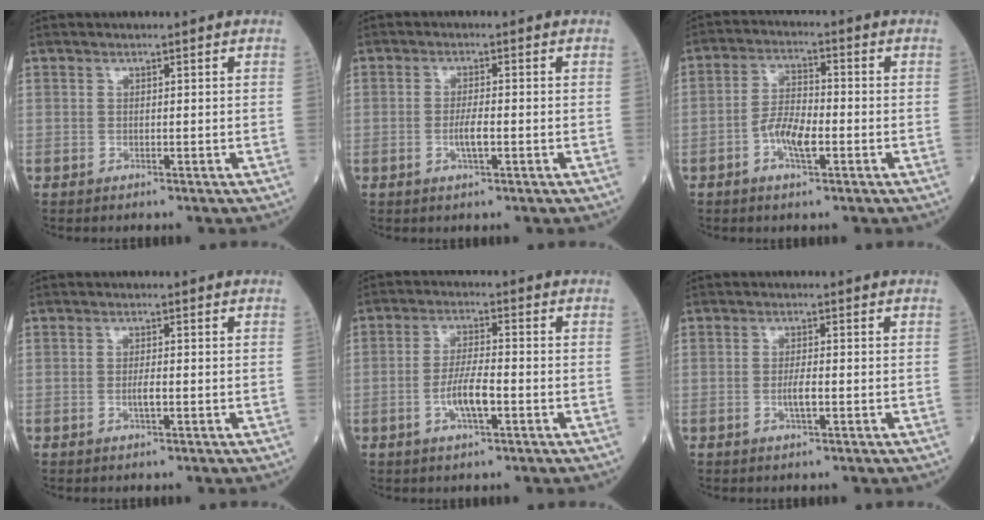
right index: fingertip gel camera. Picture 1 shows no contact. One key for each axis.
{"total": 2.9, "fx": -0.8, "fy": 0.4, "fz": 2.8, "tx": -0.061, "ty": -0.002, "tz": -0.014}
{"total": 5.9, "fx": -2.1, "fy": 1.8, "fz": 5.2, "tx": -0.109, "ty": 0.004, "tz": -0.043}
{"total": 1.7, "fx": -0.5, "fy": 0.2, "fz": 1.6, "tx": -0.037, "ty": -0.002, "tz": -0.008}
{"total": 5.8, "fx": -1.8, "fy": 1.2, "fz": 5.4, "tx": -0.113, "ty": 0.001, "tz": -0.034}
{"total": 2.4, "fx": -0.6, "fy": 0.3, "fz": 2.3, "tx": -0.050, "ty": -0.002, "tz": -0.011}